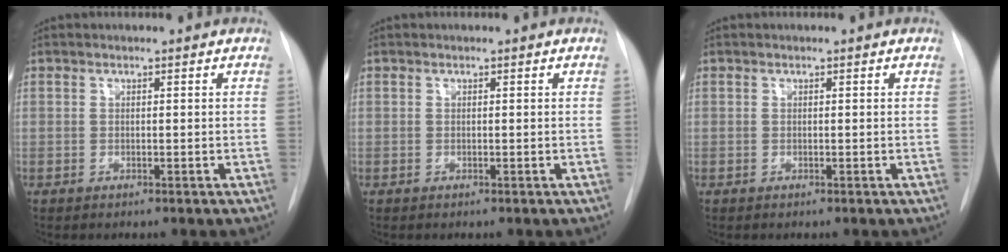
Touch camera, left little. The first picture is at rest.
{"total": 0.0}
{"total": 0.0}